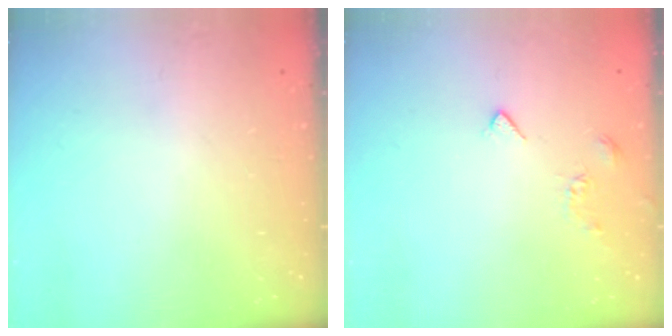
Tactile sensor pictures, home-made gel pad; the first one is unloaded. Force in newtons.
{"total": 3.8, "press": 3.7, "slide": 0.8}